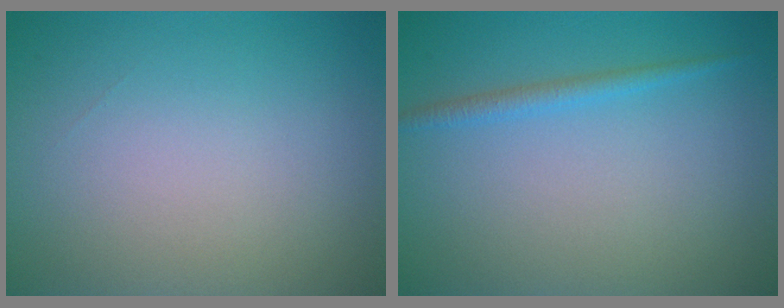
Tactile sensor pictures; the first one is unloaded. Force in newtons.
{"total": 1.4, "press": 1.4, "slide": 0.1}